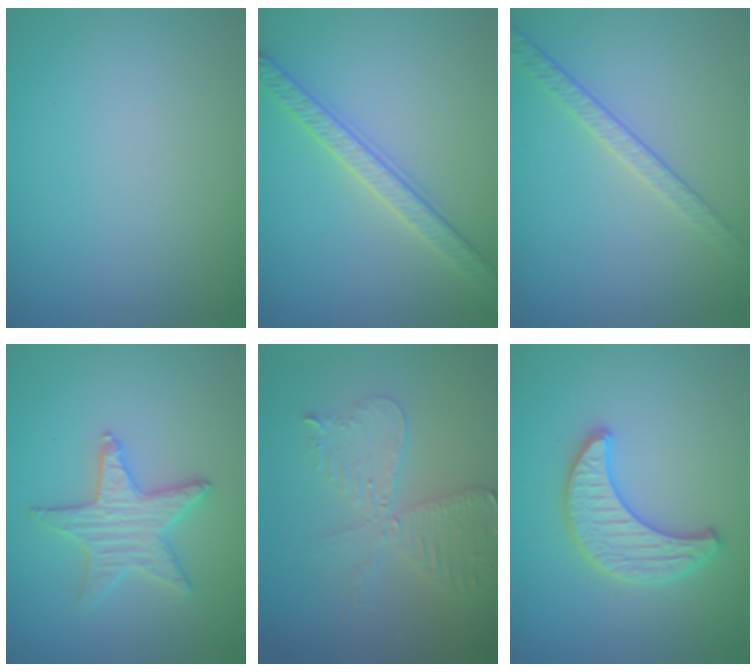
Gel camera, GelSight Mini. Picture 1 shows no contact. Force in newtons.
{"total": 3.2, "press": 3.1, "slide": 0.5}
{"total": 2.1, "press": 1.6, "slide": 1.4}
{"total": 3.1, "press": 3.1, "slide": 0.4}
{"total": 4.4, "press": 3.8, "slide": 2.1}
{"total": 3.3, "press": 3.2, "slide": 0.3}